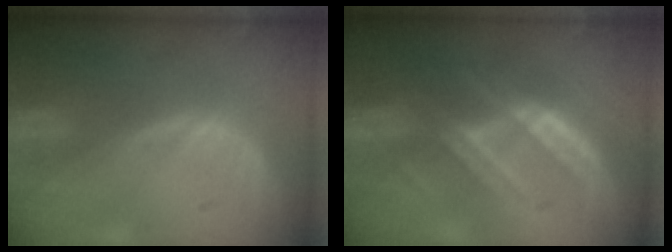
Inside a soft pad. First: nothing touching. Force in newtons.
{"total": 7.1, "press": 6.6, "slide": 2.6}